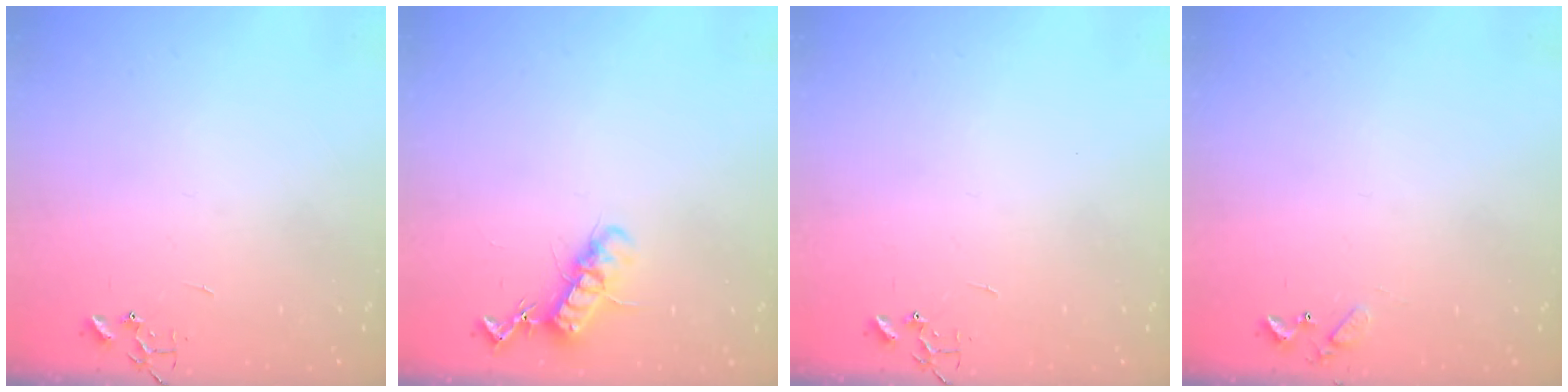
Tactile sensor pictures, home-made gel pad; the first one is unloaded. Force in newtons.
{"total": 12.5, "press": 12.5, "slide": 0.6}
{"total": 0.0}
{"total": 5.5, "press": 5.5, "slide": 0.4}